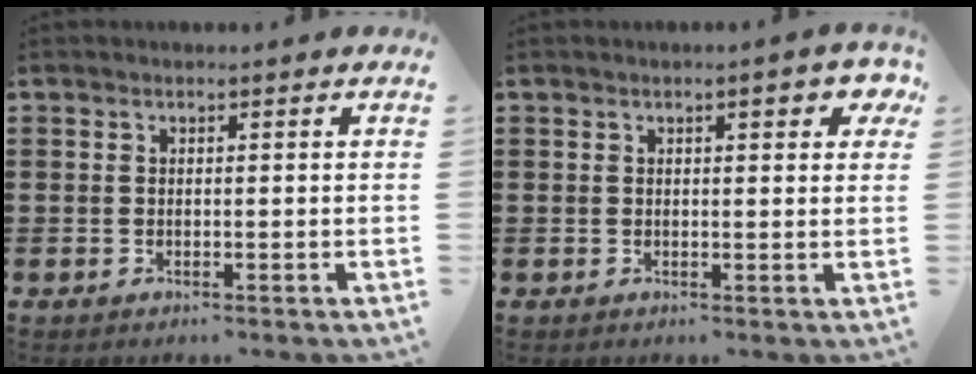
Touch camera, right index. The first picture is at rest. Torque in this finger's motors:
{"motor_torque": [0.41, 0.03, 0.08, 0.02]}